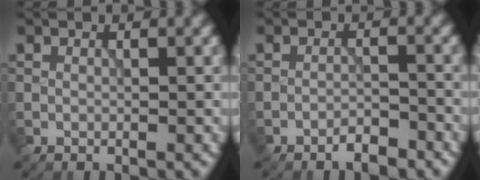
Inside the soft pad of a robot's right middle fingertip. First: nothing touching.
{"total": 2.2, "force": [-1.8, 0.5, 1.1], "torque": [-0.014, 0.004, -0.033]}